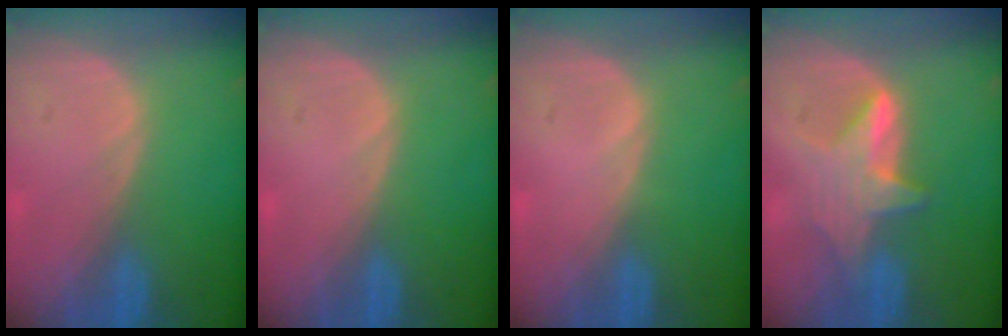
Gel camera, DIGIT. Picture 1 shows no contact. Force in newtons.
{"total": 0.0}
{"total": 0.0}
{"total": 5.9, "press": 5.8, "slide": 0.8}